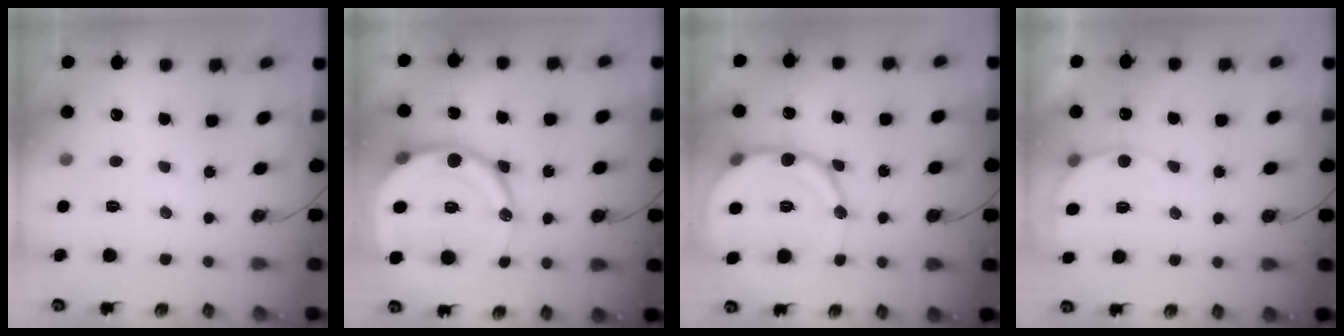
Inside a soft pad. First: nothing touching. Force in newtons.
{"total": 23.7, "press": 23.4, "slide": 3.8}
{"total": 15.7, "press": 15.4, "slide": 3.1}
{"total": 5.5, "press": 5.4, "slide": 0.7}